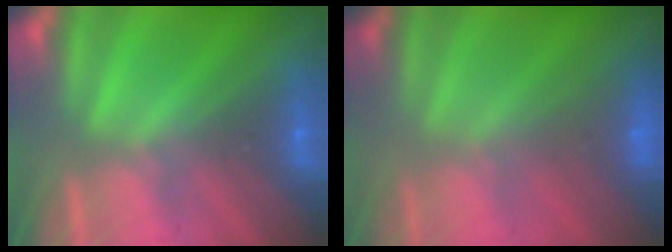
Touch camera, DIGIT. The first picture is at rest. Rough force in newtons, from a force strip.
{"total": 2.4}